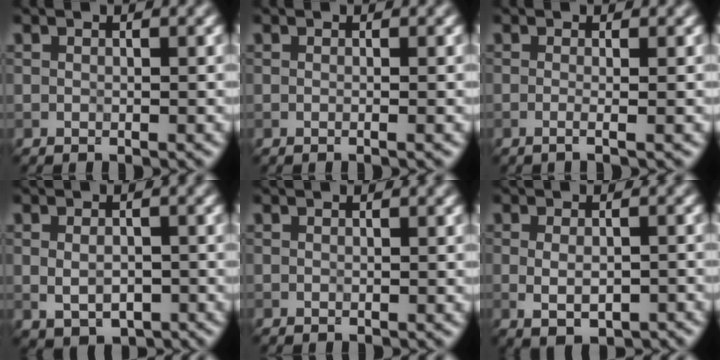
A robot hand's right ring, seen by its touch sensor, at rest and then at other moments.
{"total": 1.0, "force": [0.0, 0.4, 0.9], "torque": [-0.006, -0.011, -0.009]}
{"total": 2.6, "force": [0.2, 1.3, 2.2], "torque": [-0.012, -0.002, -0.026]}
{"total": 3.2, "force": [-0.6, 2.2, 2.2], "torque": [-0.041, -0.008, -0.004]}
{"total": 0.0}
{"total": 3.3, "force": [-0.9, 1.6, 2.8], "torque": [-0.050, -0.009, -0.007]}